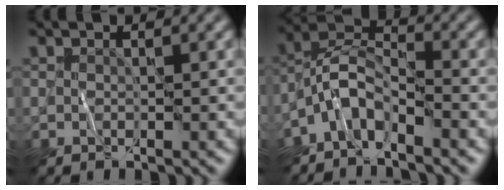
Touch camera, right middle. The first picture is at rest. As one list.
[{"total": 4.1, "force": [-3.0, 1.6, 2.4], "torque": [-0.039, 0.010, -0.071]}]